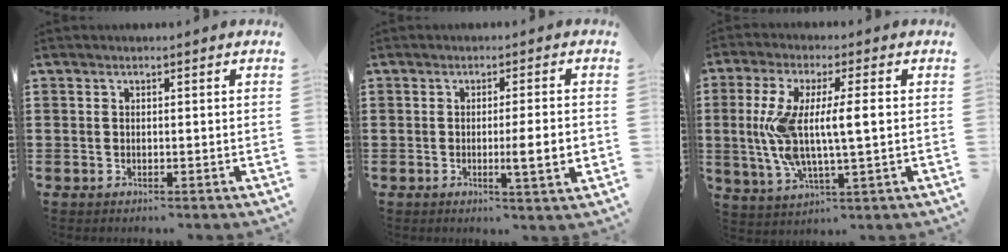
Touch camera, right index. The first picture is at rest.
{"total": 5.4, "force": [-1.0, 0.3, 5.3], "torque": [-0.080, -0.013, -0.017]}
{"total": 9.8, "force": [0.4, 2.4, 9.5], "torque": [-0.202, -0.009, -0.001]}